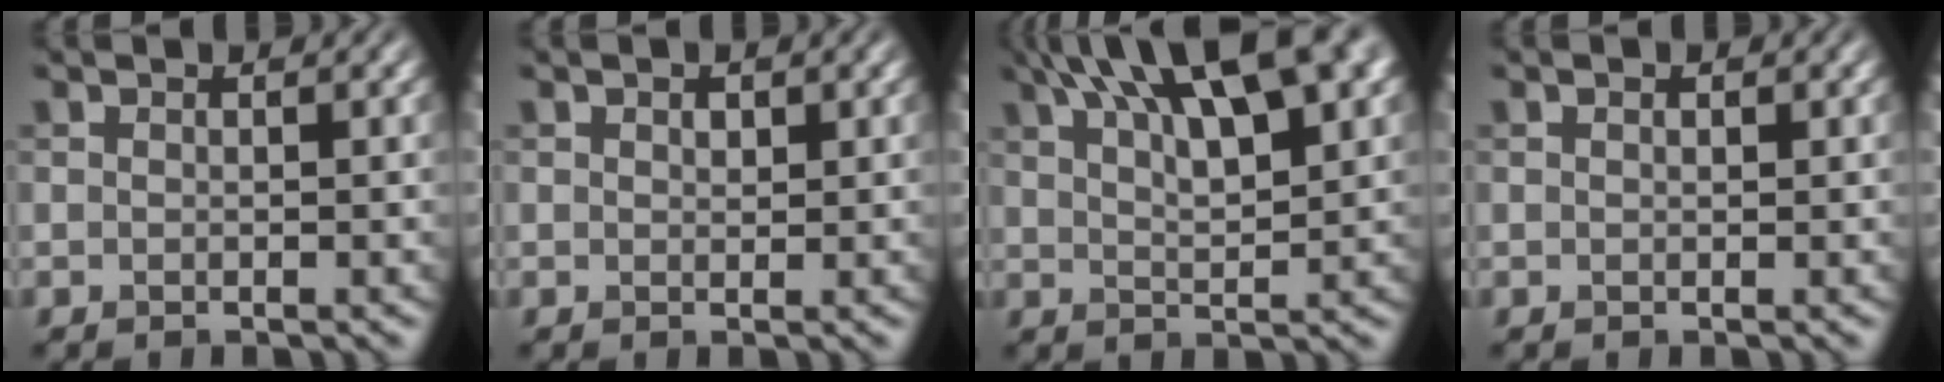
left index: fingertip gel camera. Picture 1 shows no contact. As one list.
[{"total": 0.8, "force": [0.5, 0.5, 0.5], "torque": [-0.008, -0.001, 0.008]}, {"total": 14.3, "force": [8.2, 5.0, 10.6], "torque": [-0.145, 0.043, 0.097]}, {"total": 0.6, "force": [0.3, 0.3, 0.4], "torque": [-0.007, 0.002, 0.004]}]